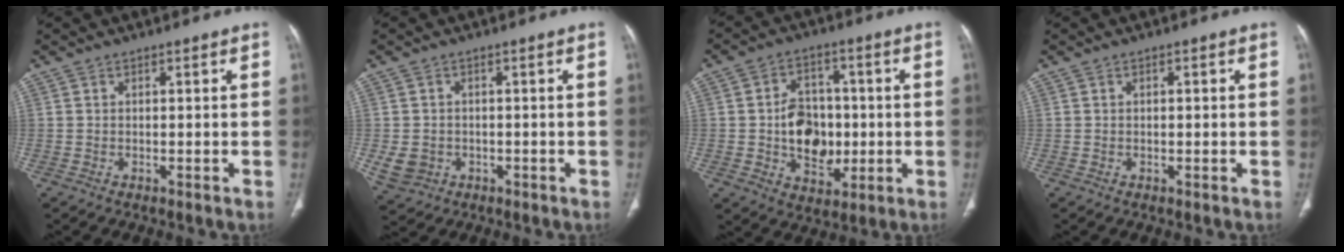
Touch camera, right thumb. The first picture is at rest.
{"total": 4.9, "force": [-1.0, 4.3, 2.1], "torque": [-0.038, 0.004, -0.005]}
{"total": 11.8, "force": [-0.8, 8.8, 7.9], "torque": [-0.084, 0.010, -0.006]}
{"total": 0.9, "force": [0.1, 0.3, 0.8], "torque": [-0.013, 0.003, 0.002]}